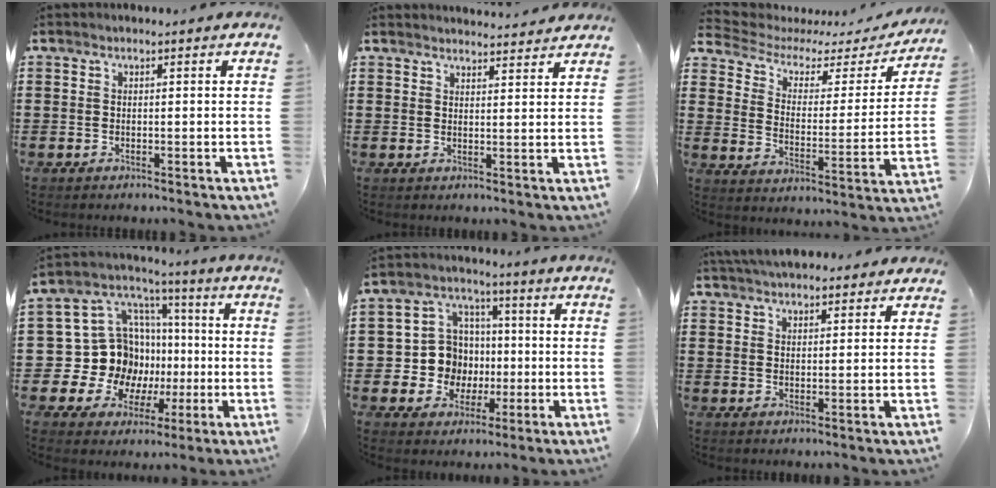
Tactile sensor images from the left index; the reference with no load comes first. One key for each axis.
{"total": 2.6, "fx": 2.6, "fy": 0.0, "fz": 0.0, "tx": -0.009, "ty": -0.011, "tz": 0.049}
{"total": 4.3, "fx": 3.1, "fy": 2.2, "fz": 2.1, "tx": -0.066, "ty": -0.016, "tz": 0.044}
{"total": 14.4, "fx": -1.4, "fy": 13.2, "fz": 5.5, "tx": -0.154, "ty": -0.016, "tz": -0.004}
{"total": 9.4, "fx": -0.1, "fy": 9.0, "fz": 2.4, "tx": -0.080, "ty": 0.013, "tz": 0.011}
{"total": 4.7, "fx": 4.5, "fy": 0.8, "fz": 1.3, "tx": -0.037, "ty": -0.007, "tz": 0.085}